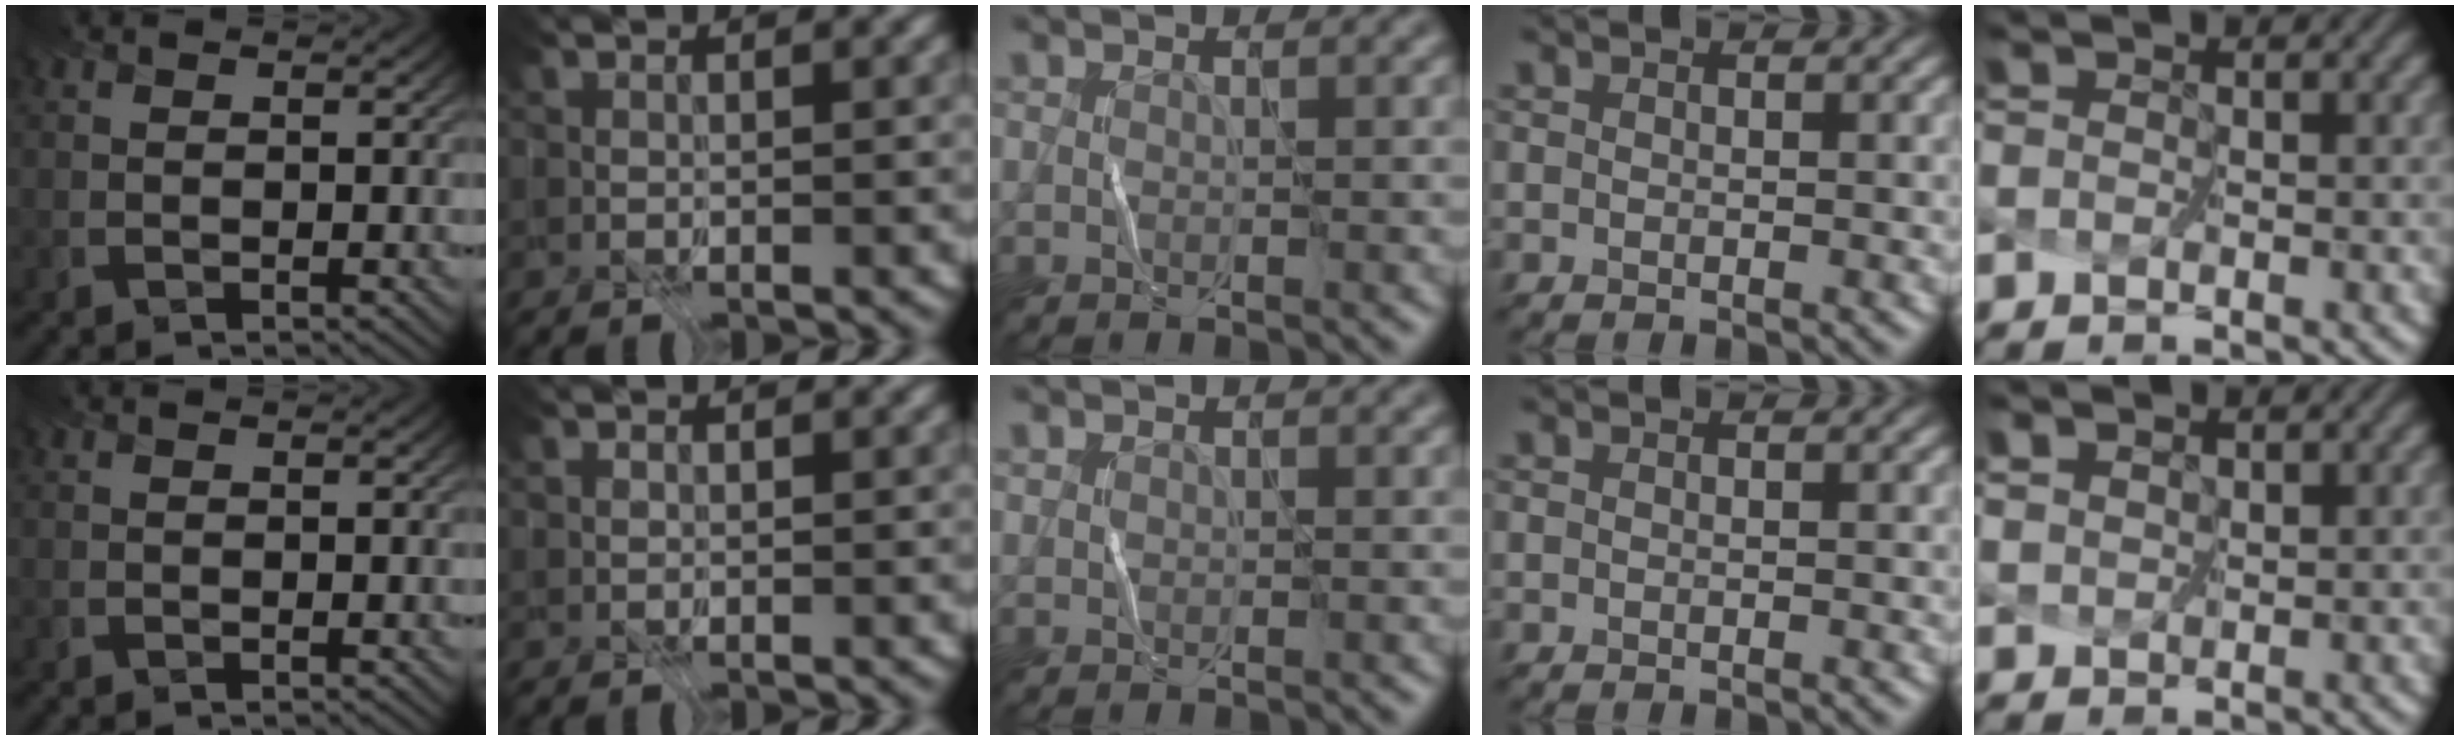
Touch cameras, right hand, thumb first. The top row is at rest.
{"index": {"total": 1.9, "force": [1.0, 1.3, 0.9], "torque": [-0.012, 0.006, 0.012]}, "middle": {"total": 0.7, "force": [0.5, 0.4, 0.3], "torque": [-0.009, -0.002, 0.013]}, "little": {"total": 1.0, "force": [0.9, 0.5, -0.1], "torque": [0.020, -0.002, 0.017]}}